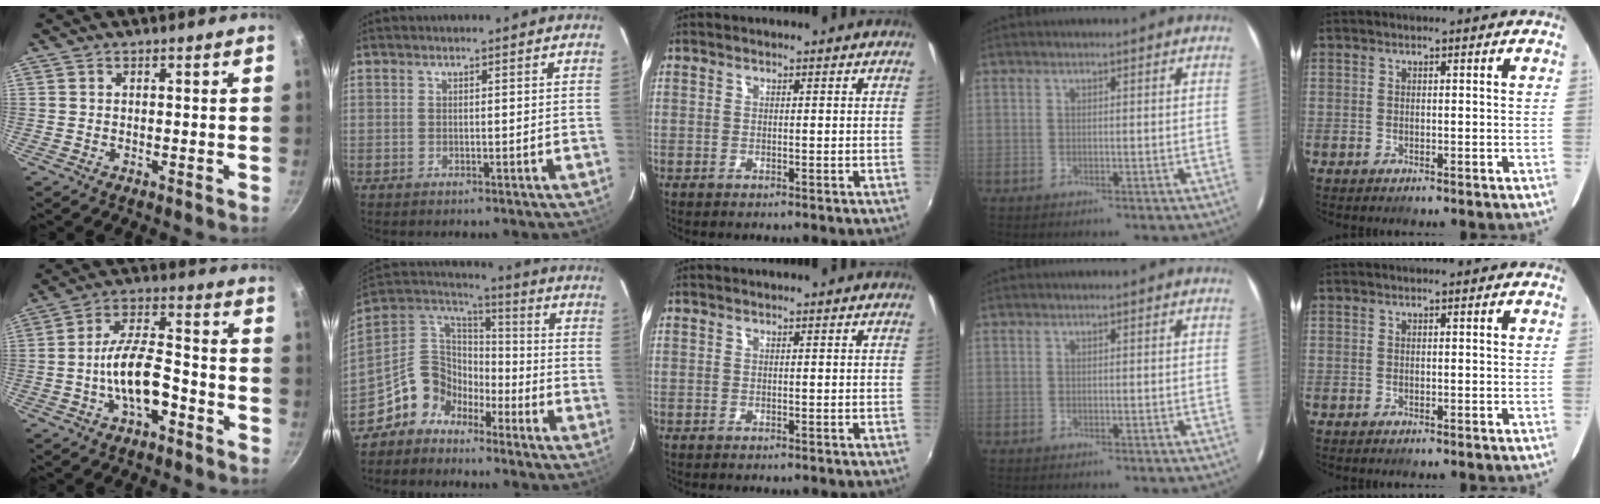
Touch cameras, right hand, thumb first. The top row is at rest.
{"thumb": {"total": 11.3, "force": [-4.3, 5.1, 9.1], "torque": [-0.145, 0.047, -0.078]}, "index": {"total": 10.4, "force": [-7.1, 7.2, 2.4], "torque": [-0.070, 0.048, -0.149]}}